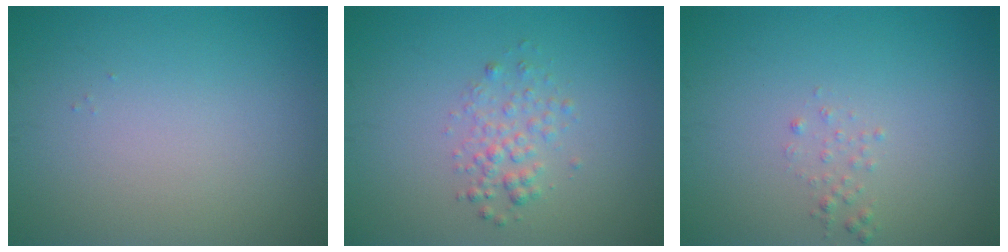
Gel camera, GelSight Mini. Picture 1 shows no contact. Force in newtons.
{"total": 1.9, "press": 1.9, "slide": 0.1}
{"total": 0.8, "press": 0.8, "slide": 0.1}